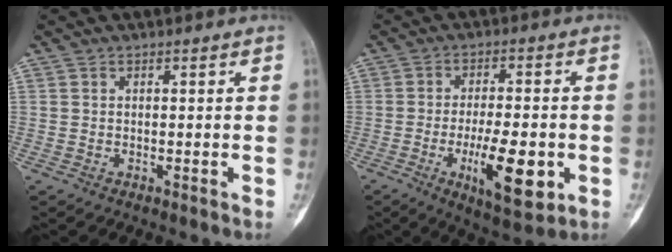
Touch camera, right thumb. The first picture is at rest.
{"total": 12.8, "force": [-3.6, 4.5, 11.5], "torque": [-0.176, -0.002, -0.050]}